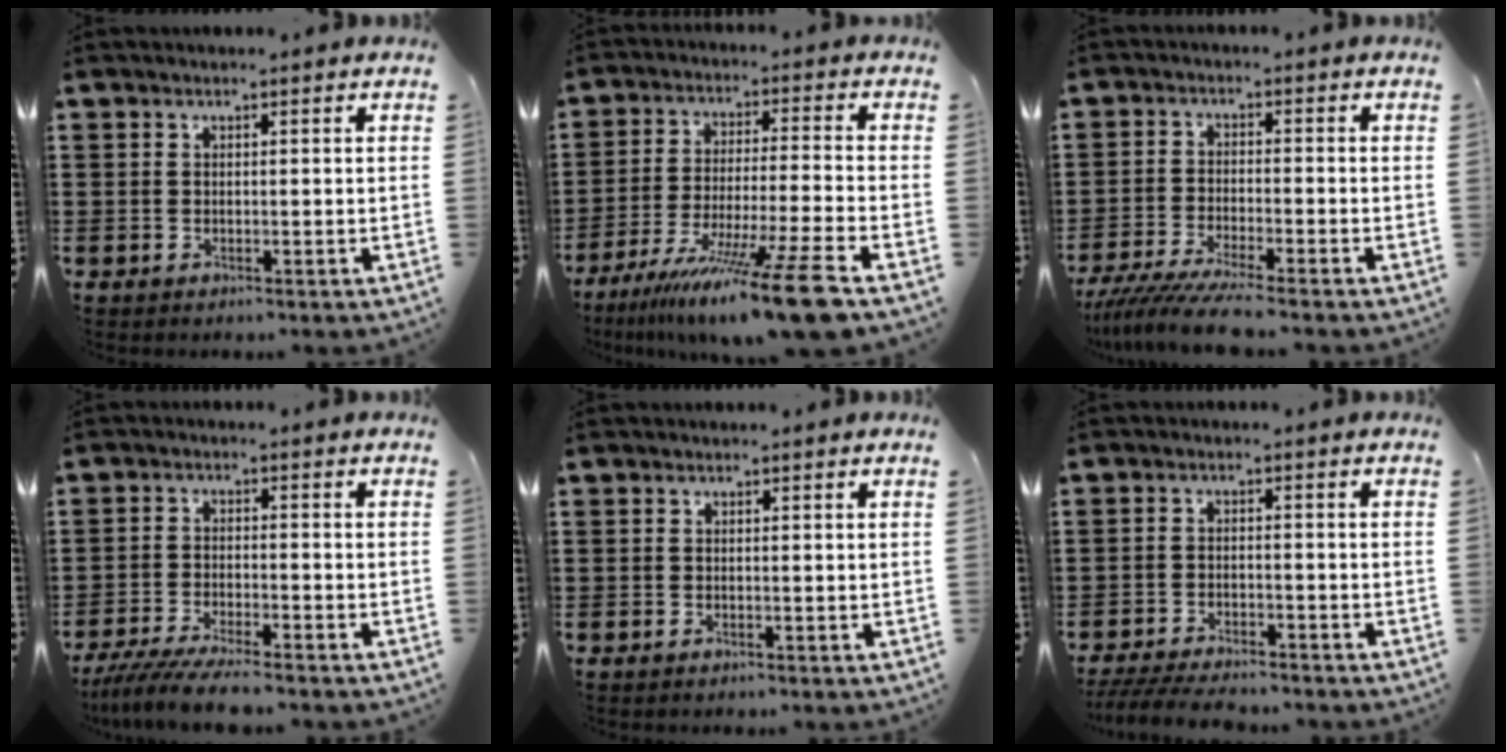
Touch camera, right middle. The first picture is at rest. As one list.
[{"total": 14.3, "force": [-10.9, -0.8, 9.2], "torque": [-0.151, 0.011, -0.193]}, {"total": 5.6, "force": [-5.1, -0.3, 2.3], "torque": [-0.058, -0.024, -0.099]}, {"total": 5.6, "force": [-5.2, 0.2, 2.1], "torque": [-0.054, -0.015, -0.101]}, {"total": 0.0}, {"total": 4.3, "force": [-4.1, 0.3, 1.2], "torque": [-0.032, -0.008, -0.085]}]